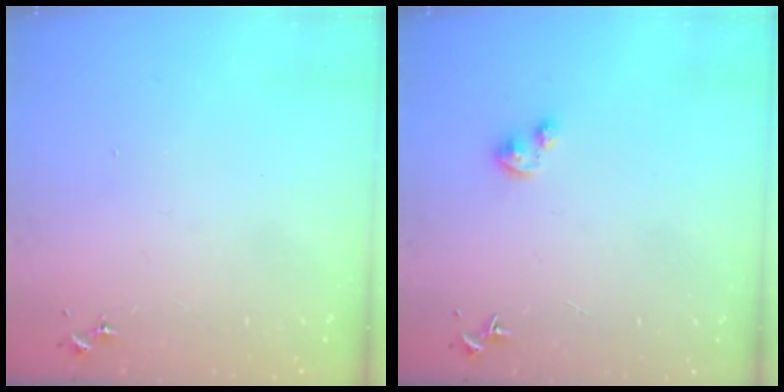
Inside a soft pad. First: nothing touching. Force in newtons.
{"total": 2.9, "press": 2.9, "slide": 0.1}